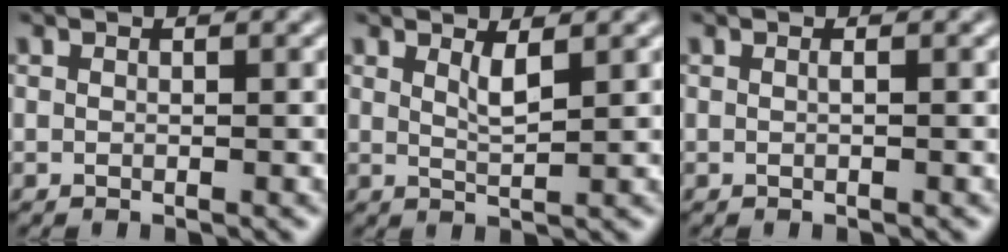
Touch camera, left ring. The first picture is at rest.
{"total": 1.6, "force": [1.0, 0.3, 1.3], "torque": [-0.024, -0.004, 0.016]}
{"total": 0.0}